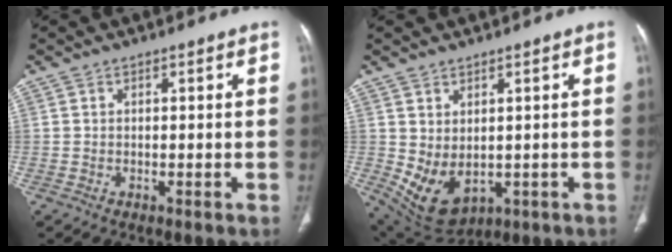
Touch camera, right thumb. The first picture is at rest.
{"total": 8.7, "force": [-0.6, 5.6, 6.7], "torque": [-0.110, -0.005, 0.022]}